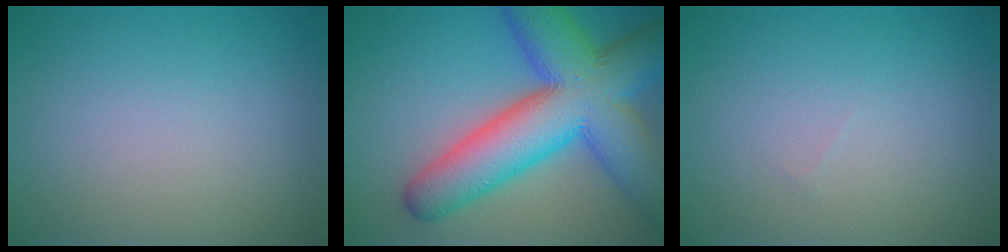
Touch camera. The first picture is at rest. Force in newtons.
{"total": 13.4, "press": 13.4, "slide": 0.5}
{"total": 0.0}